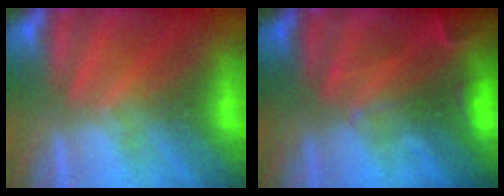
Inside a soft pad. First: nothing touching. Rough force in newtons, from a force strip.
{"total": 7.0}